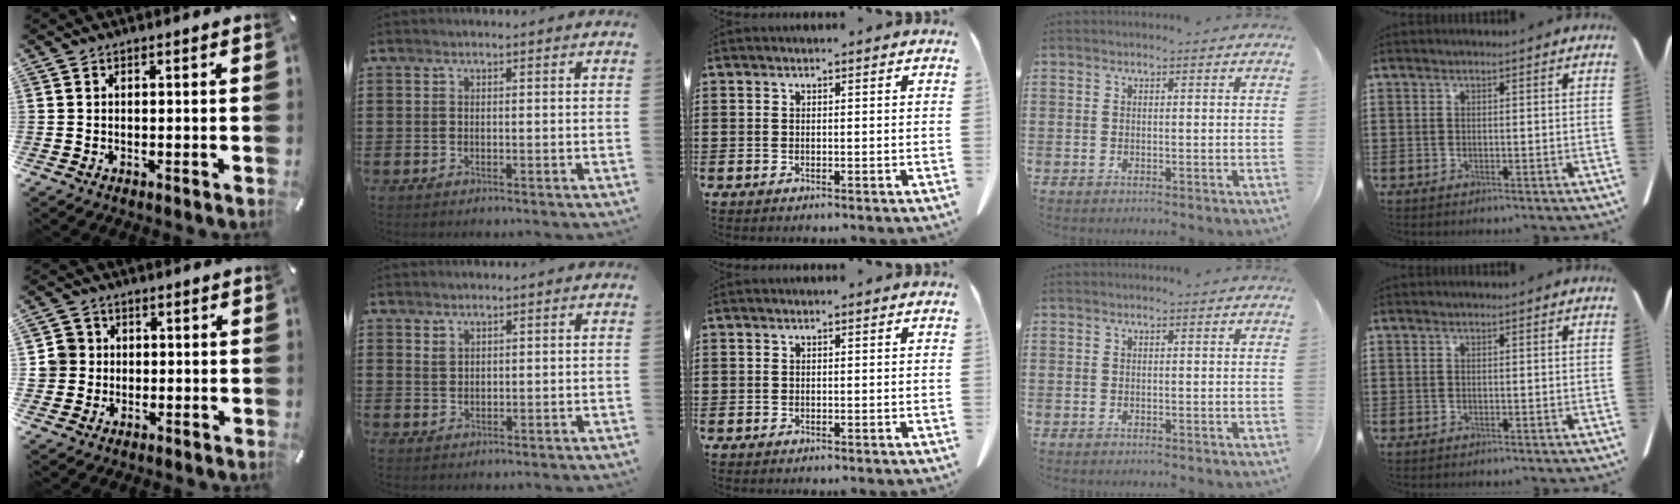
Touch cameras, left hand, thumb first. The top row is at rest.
{"thumb": {"total": 5.8, "force": [0.3, 5.8, 0.7], "torque": [-0.024, 0.012, 0.008]}, "index": {"total": 1.5, "force": [1.2, 0.8, 0.2], "torque": [-0.008, 0.002, 0.023]}}